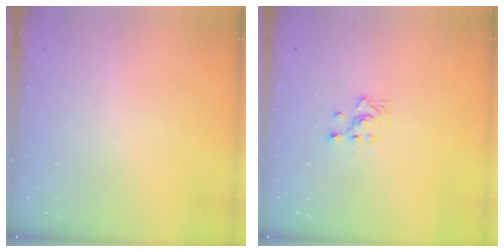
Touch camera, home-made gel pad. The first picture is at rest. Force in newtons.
{"total": 2.3, "press": 2.3, "slide": 0.2}